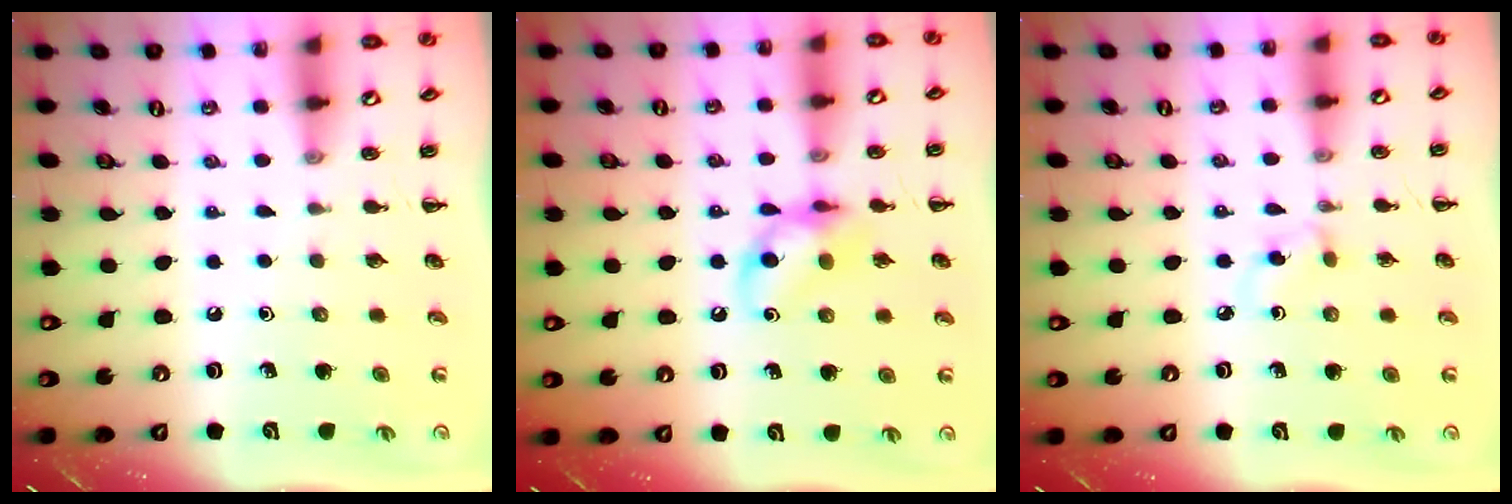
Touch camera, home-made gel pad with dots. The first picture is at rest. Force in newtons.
{"total": 11.6, "press": 11.4, "slide": 1.9}
{"total": 3.2, "press": 3.0, "slide": 1.2}